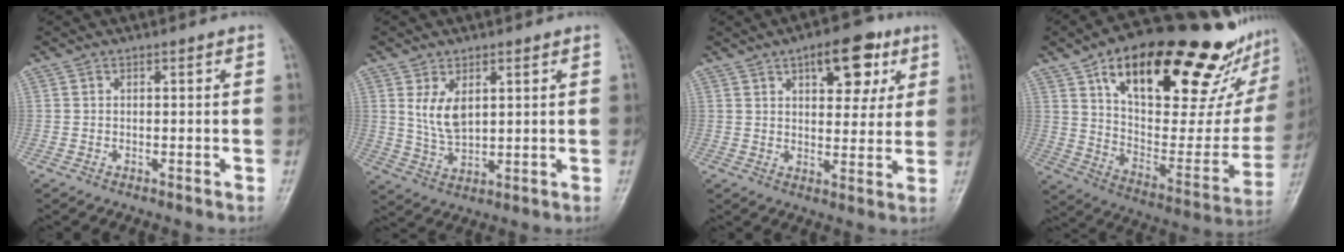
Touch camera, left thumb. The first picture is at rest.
{"total": 6.1, "force": [2.1, 3.5, 4.6], "torque": [-0.073, -0.016, 0.051]}
{"total": 11.2, "force": [5.3, 5.6, 8.1], "torque": [-0.074, -0.016, 0.071]}
{"total": 36.4, "force": [20.4, 14.4, 26.6], "torque": [-0.349, -0.022, 0.324]}